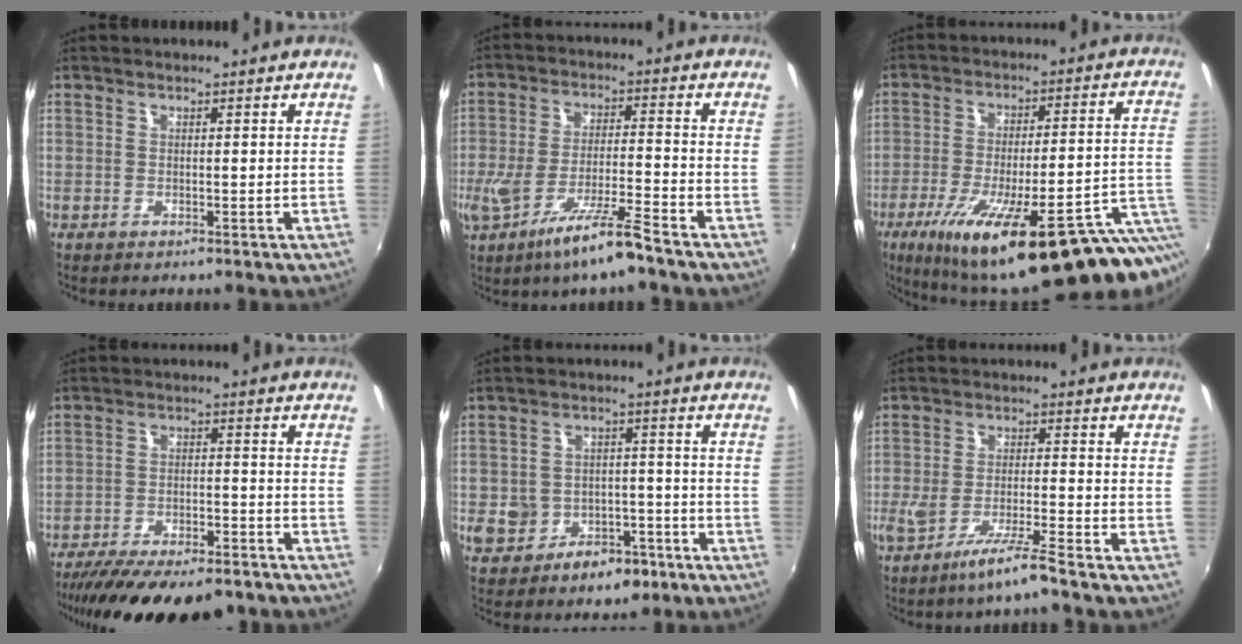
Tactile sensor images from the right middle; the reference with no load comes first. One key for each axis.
{"total": 10.8, "fx": -7.0, "fy": 0.8, "fz": 8.2, "tx": -0.165, "ty": -0.018, "tz": -0.124}
{"total": 27.5, "fx": -16.5, "fy": 3.5, "fz": 21.6, "tx": -0.308, "ty": -0.061, "tz": -0.237}
{"total": 19.7, "fx": -16.1, "fy": 5.6, "fz": 9.9, "tx": -0.195, "ty": -0.040, "tz": -0.237}
{"total": 10.9, "fx": -5.0, "fy": 8.5, "fz": 4.9, "tx": -0.119, "ty": 0.018, "tz": -0.061}
{"total": 6.8, "fx": -4.7, "fy": -0.3, "fz": 4.9, "tx": -0.102, "ty": -0.011, "tz": -0.088}